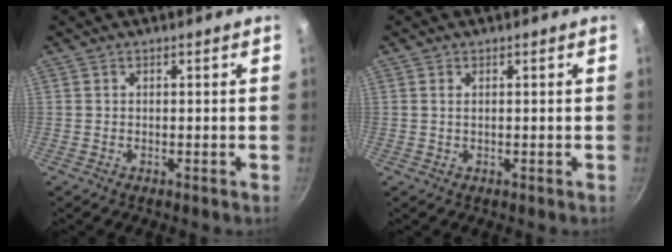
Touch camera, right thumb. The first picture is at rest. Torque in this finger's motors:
{"motor_torque": [-0.76, 0.00, -0.55, 0.22, -0.03]}